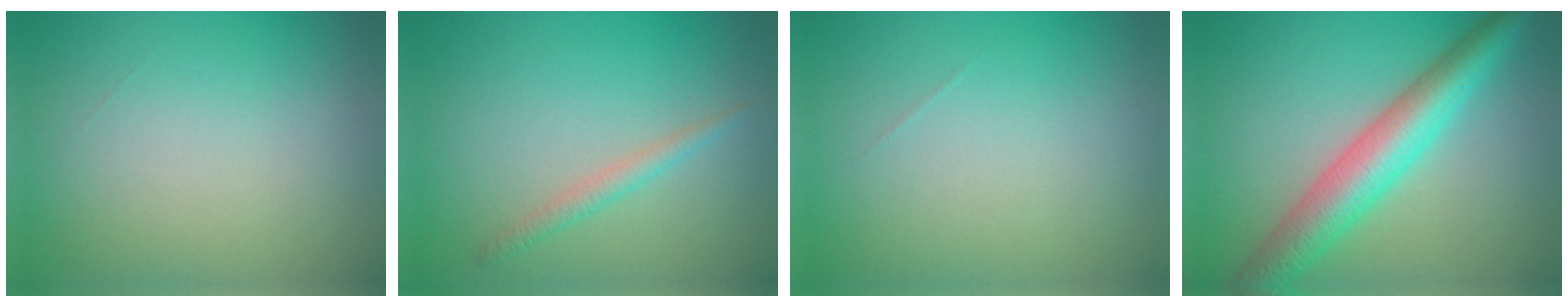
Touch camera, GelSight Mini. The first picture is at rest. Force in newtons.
{"total": 1.5, "press": 1.5, "slide": 0.0}
{"total": 0.0}
{"total": 6.6, "press": 6.6, "slide": 0.1}